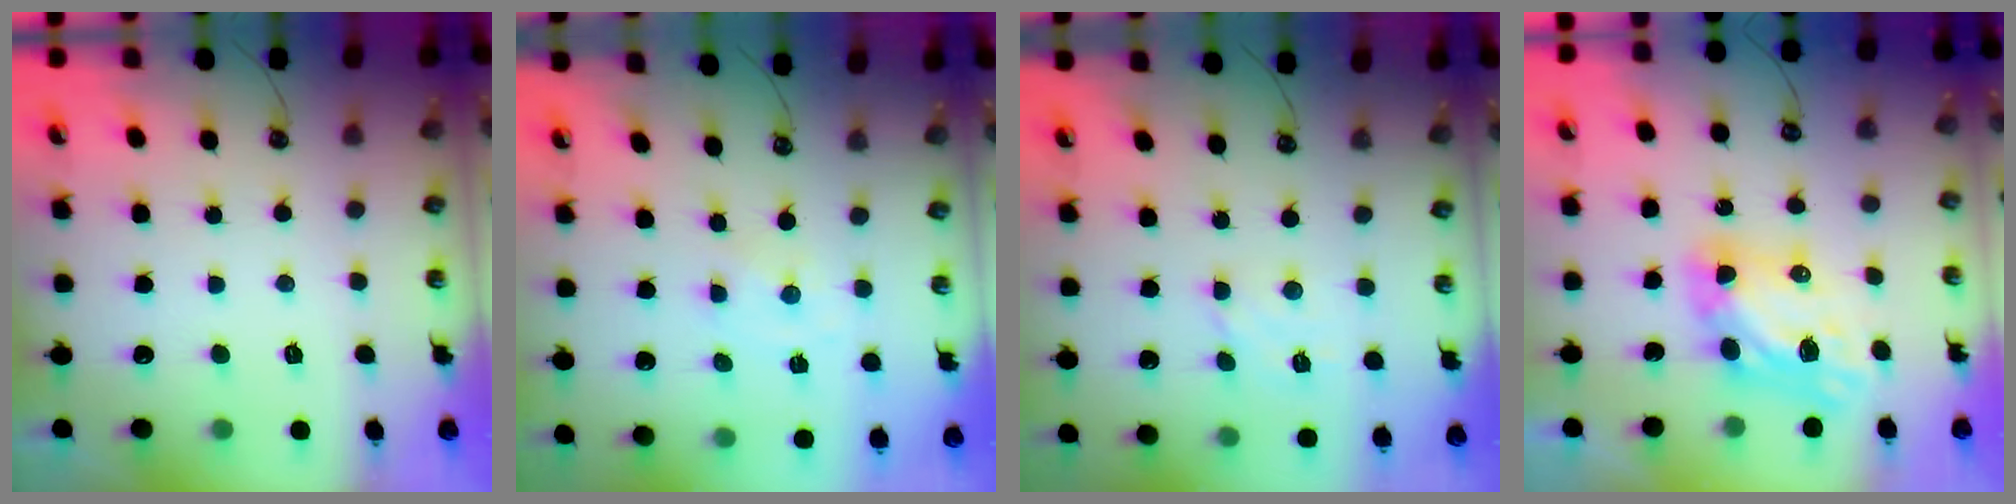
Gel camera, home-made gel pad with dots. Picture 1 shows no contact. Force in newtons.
{"total": 0.0}
{"total": 3.0, "press": 3.0, "slide": 0.3}
{"total": 8.0, "press": 7.9, "slide": 0.7}